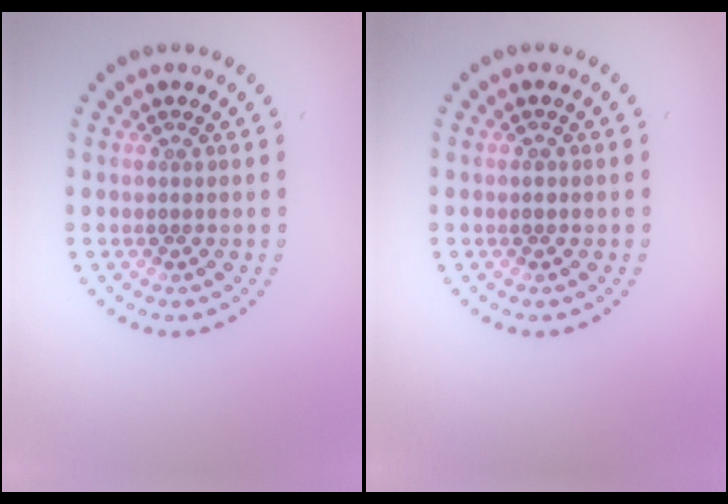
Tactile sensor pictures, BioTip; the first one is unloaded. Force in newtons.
{"total": 0.8, "press": 0.8, "slide": 0.1}